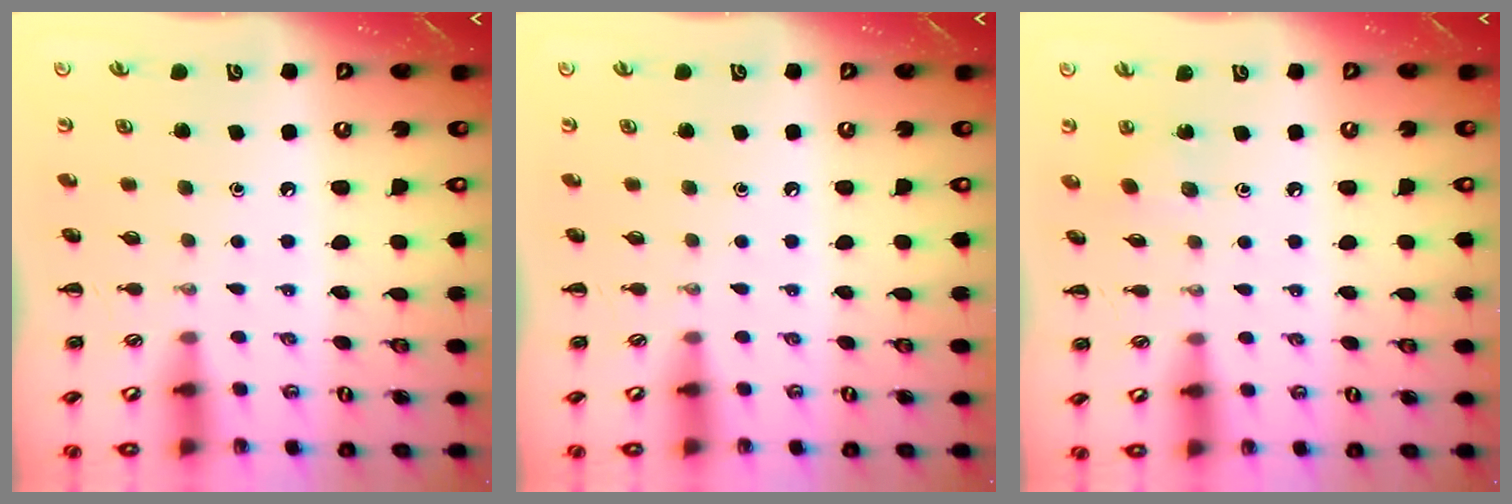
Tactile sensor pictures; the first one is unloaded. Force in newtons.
{"total": 0.0}
{"total": 3.0, "press": 2.8, "slide": 0.9}